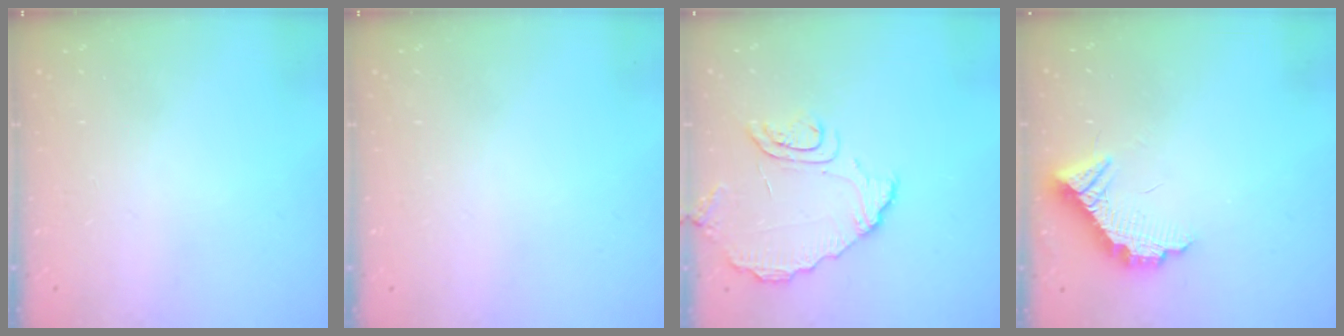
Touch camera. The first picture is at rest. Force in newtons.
{"total": 0.0}
{"total": 8.7, "press": 8.6, "slide": 1.2}
{"total": 10.7, "press": 10.7, "slide": 0.7}